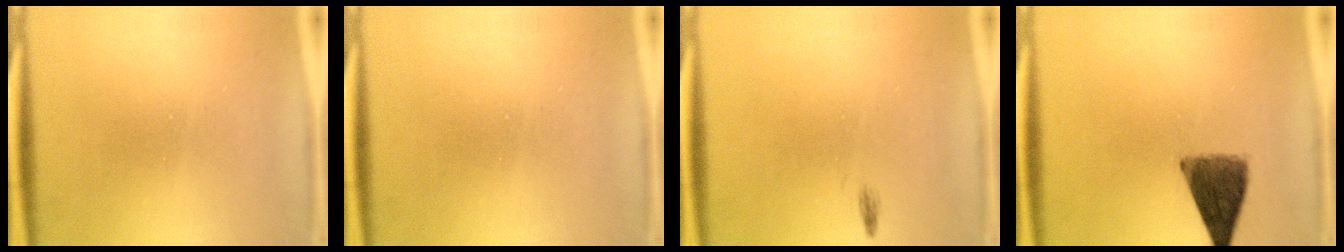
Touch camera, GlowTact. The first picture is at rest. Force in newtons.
{"total": 0.0}
{"total": 0.5}
{"total": 7.4}